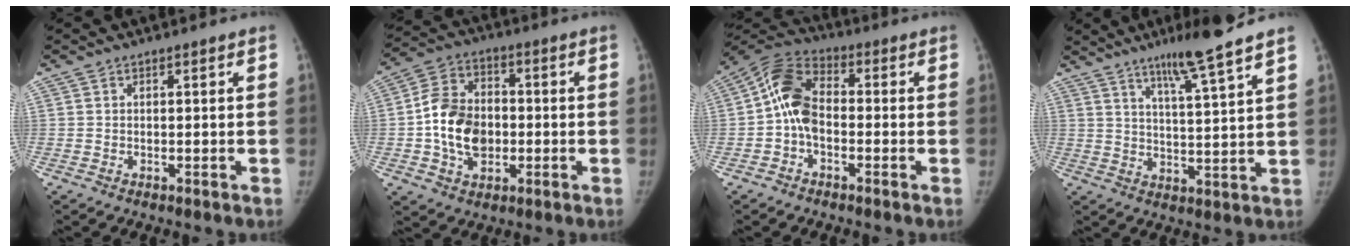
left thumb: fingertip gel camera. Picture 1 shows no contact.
{"total": 13.0, "force": [-1.5, 9.4, 8.8], "torque": [-0.139, 0.022, -0.031]}
{"total": 9.4, "force": [-1.2, 6.3, 7.0], "torque": [-0.123, 0.029, -0.039]}
{"total": 11.1, "force": [7.9, 0.0, 7.7], "torque": [-0.121, -0.047, 0.129]}